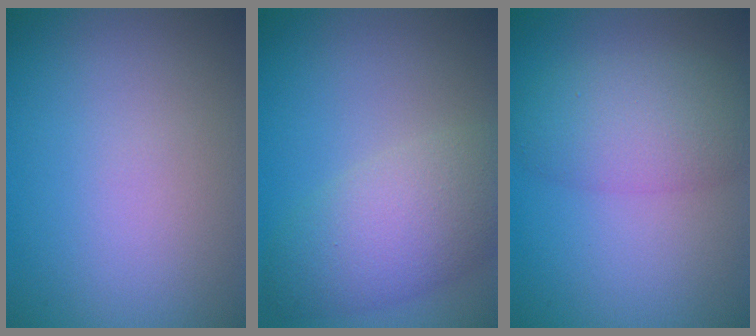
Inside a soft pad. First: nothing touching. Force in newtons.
{"total": 5.7, "press": 5.7, "slide": 0.3}
{"total": 5.1, "press": 5.1, "slide": 0.4}